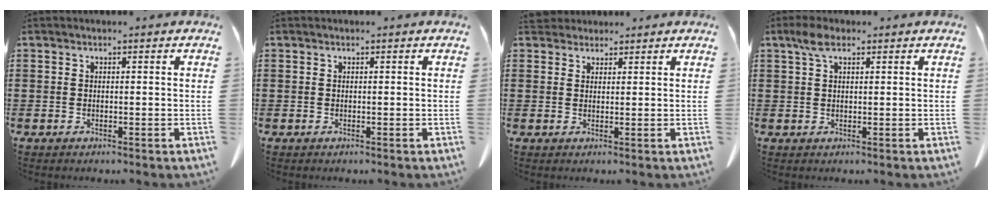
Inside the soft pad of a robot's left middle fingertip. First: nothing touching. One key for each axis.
{"total": 0.0}
{"total": 2.6, "fx": 2.3, "fy": 1.0, "fz": 0.4, "tx": -0.014, "ty": 0.002, "tz": 0.046}
{"total": 3.1, "fx": 1.6, "fy": 1.3, "fz": 2.3, "tx": -0.051, "ty": 0.008, "tz": 0.027}